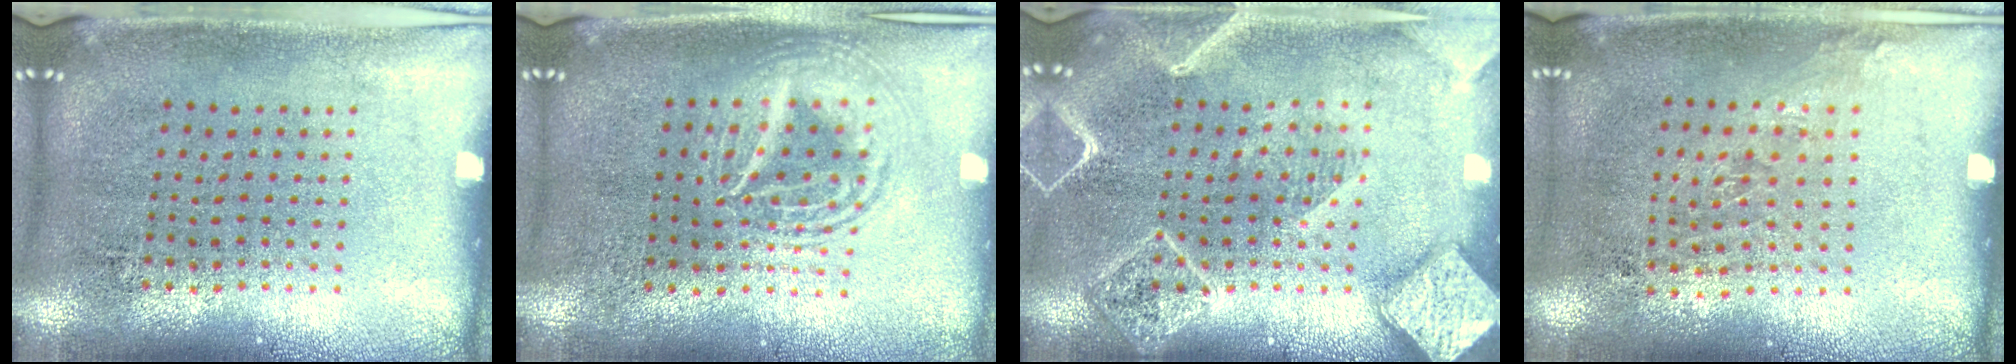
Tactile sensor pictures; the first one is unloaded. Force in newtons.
{"total": 1.7, "press": 1.7, "slide": 0.2}
{"total": 2.3, "press": 2.2, "slide": 0.3}
{"total": 0.9, "press": 0.7, "slide": 0.6}